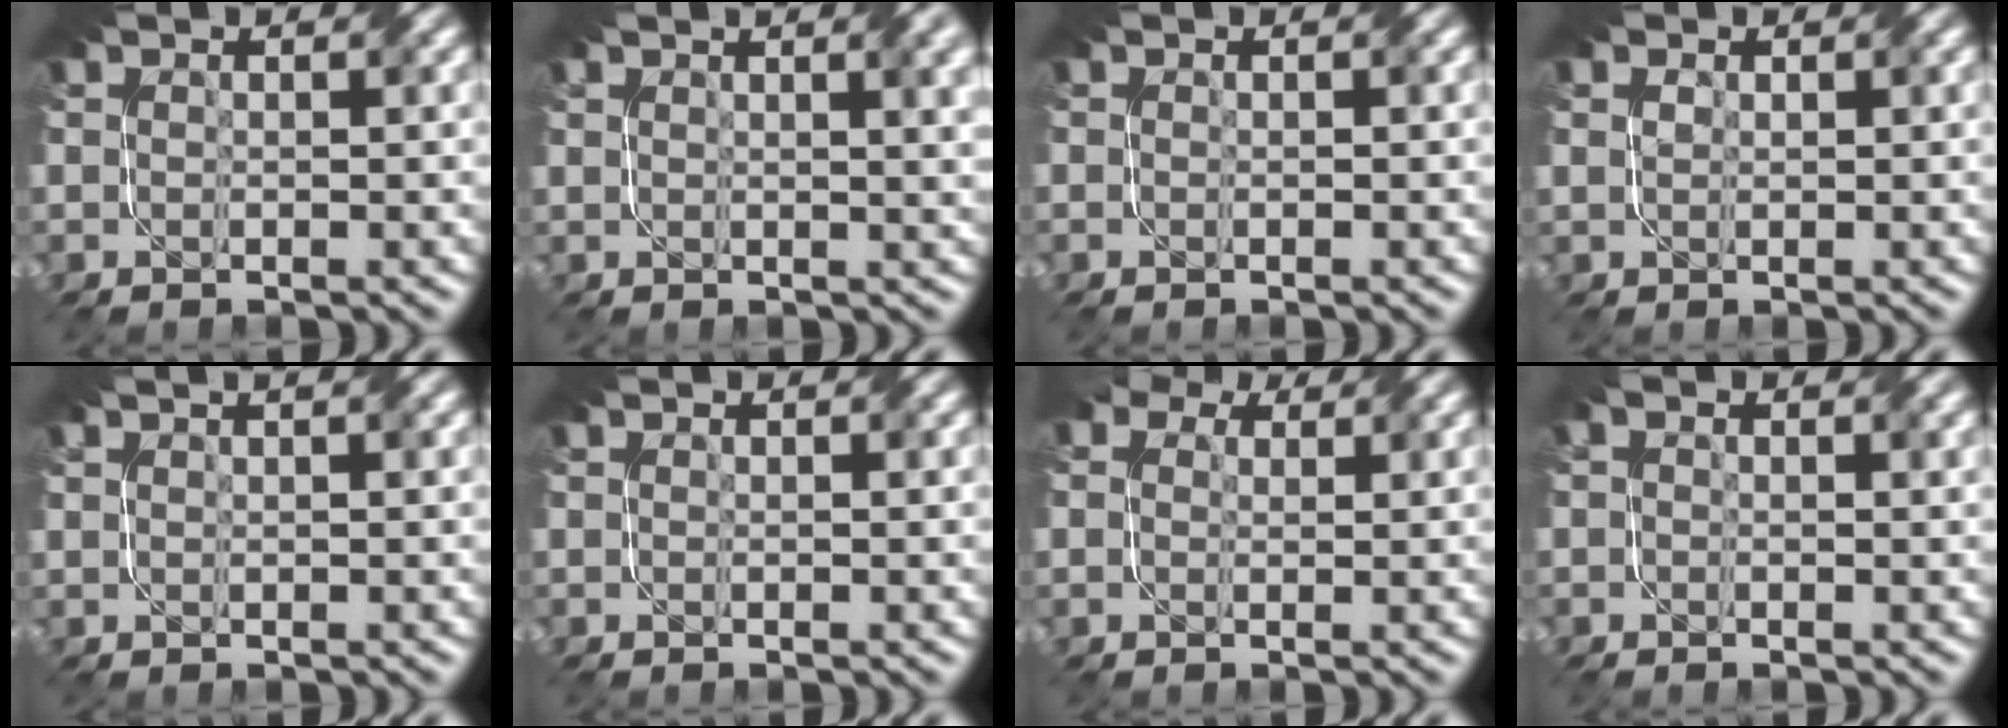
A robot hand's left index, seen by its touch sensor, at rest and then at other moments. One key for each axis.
{"total": 6.8, "fx": 3.6, "fy": 2.7, "fz": 5.1, "tx": -0.036, "ty": 0.035, "tz": 0.022}
{"total": 0.0}
{"total": 0.8, "fx": 0.4, "fy": 0.6, "fz": 0.3, "tx": -0.007, "ty": -0.001, "tz": 0.009}
{"total": 2.2, "fx": 1.5, "fy": 0.9, "fz": 1.4, "tx": -0.012, "ty": 0.006, "tz": 0.007}
{"total": 0.0}
{"total": 5.1, "fx": 2.9, "fy": 3.5, "fz": 2.5, "tx": -0.044, "ty": 0.018, "tz": 0.016}
{"total": 1.1, "fx": 0.2, "fy": 0.5, "fz": 0.9, "tx": -0.016, "ty": 0.000, "tz": 0.001}